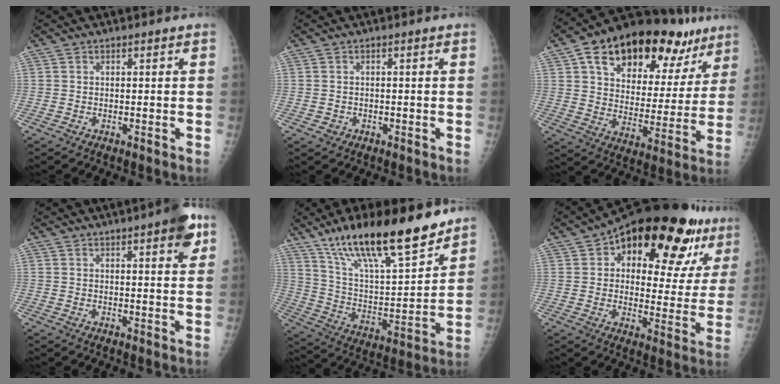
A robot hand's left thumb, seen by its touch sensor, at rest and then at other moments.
{"total": 1.2, "force": [-0.5, 1.1, 0.2], "torque": [0.002, 0.005, -0.006]}
{"total": 26.4, "force": [15.2, 14.1, 16.3], "torque": [-0.207, -0.008, 0.233]}
{"total": 6.5, "force": [3.4, 1.5, 5.3], "torque": [-0.058, -0.010, 0.038]}
{"total": 23.2, "force": [16.7, 5.9, 15.0], "torque": [-0.227, -0.072, 0.291]}
{"total": 24.9, "force": [13.9, 10.7, 17.7], "torque": [-0.203, -0.017, 0.196]}